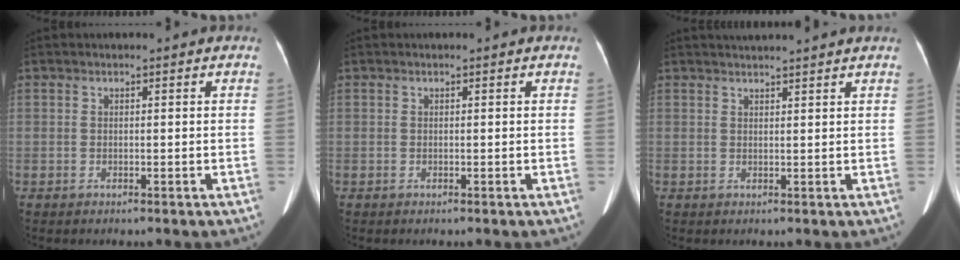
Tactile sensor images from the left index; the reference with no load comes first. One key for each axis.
{"total": 0.0}
{"total": 5.5, "fx": 5.1, "fy": -0.8, "fz": 1.9, "tx": -0.022, "ty": 0.025, "tz": 0.062}